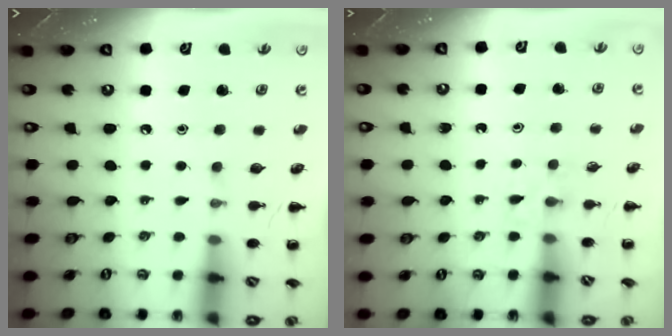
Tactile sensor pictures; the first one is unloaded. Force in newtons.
{"total": 2.2, "press": 2.0, "slide": 1.0}